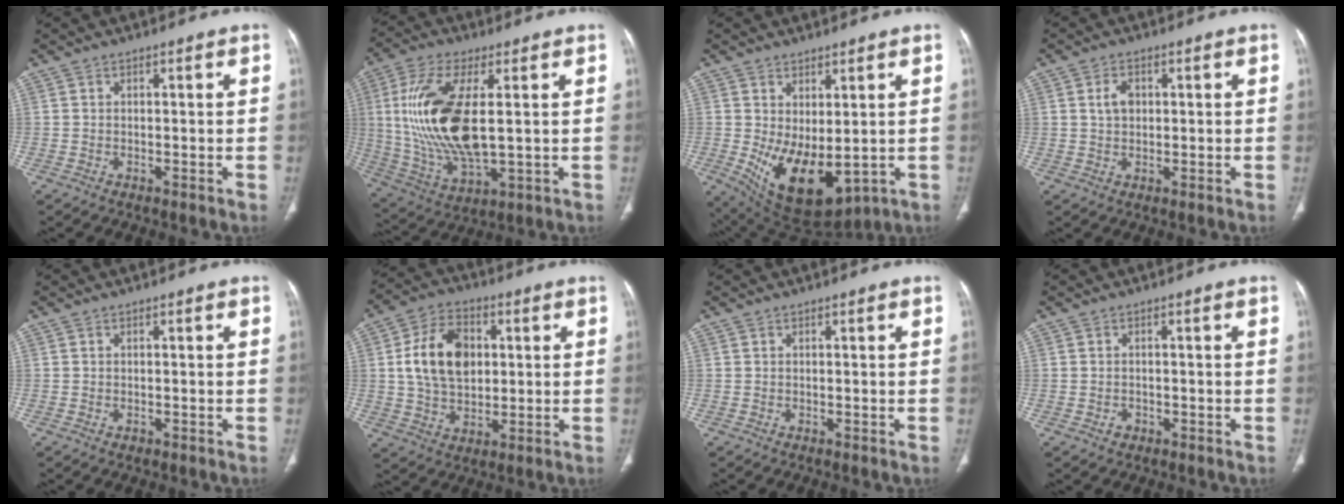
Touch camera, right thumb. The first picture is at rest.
{"total": 18.9, "force": [2.1, 7.9, 17.1], "torque": [-0.362, -0.016, 0.049]}
{"total": 12.6, "force": [-1.1, 6.5, 10.7], "torque": [-0.168, -0.021, 0.015]}
{"total": 3.4, "force": [0.8, 2.4, 2.3], "torque": [-0.039, 0.002, 0.015]}
{"total": 0.5, "force": [-0.3, 0.4, 0.3], "torque": [-0.005, 0.000, -0.002]}
{"total": 13.7, "force": [2.2, 9.4, 9.8], "torque": [-0.151, 0.003, 0.038]}
{"total": 0.0}
{"total": 1.4, "force": [-0.6, 1.1, 0.5], "torque": [-0.008, 0.006, -0.006]}